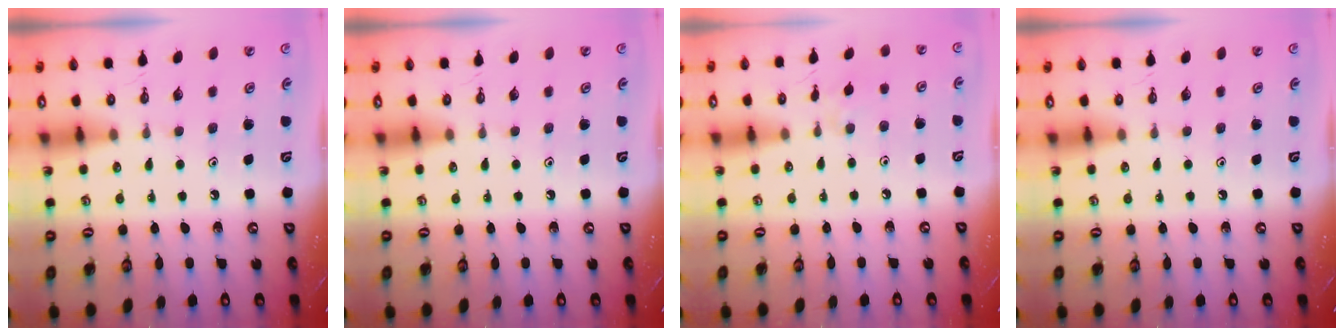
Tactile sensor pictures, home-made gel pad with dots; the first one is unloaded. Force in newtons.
{"total": 0.0}
{"total": 1.8, "press": 1.7, "slide": 0.4}
{"total": 0.0}